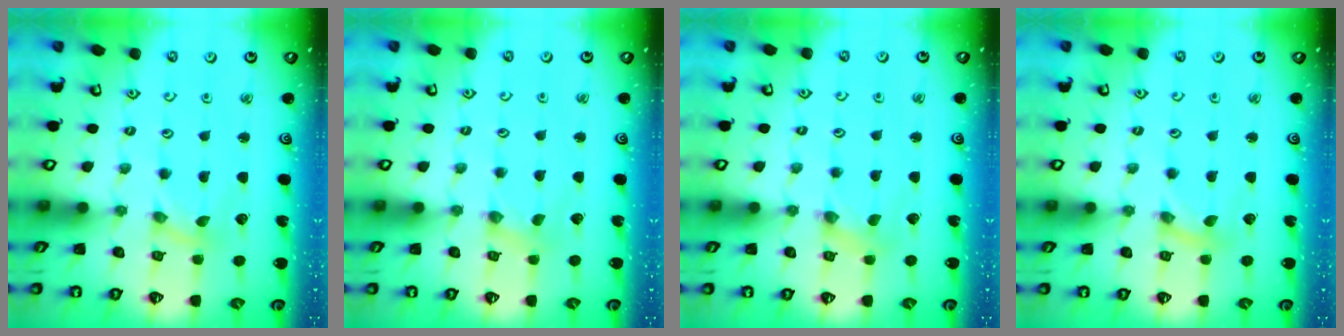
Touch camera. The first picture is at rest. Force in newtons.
{"total": 0.0}
{"total": 0.0}
{"total": 0.0}